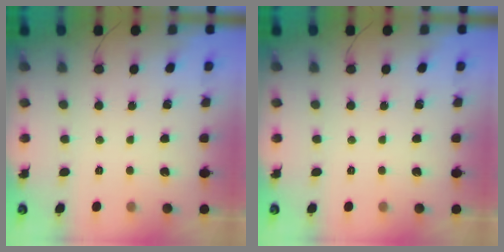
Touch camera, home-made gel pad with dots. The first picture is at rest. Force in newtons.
{"total": 0.0}